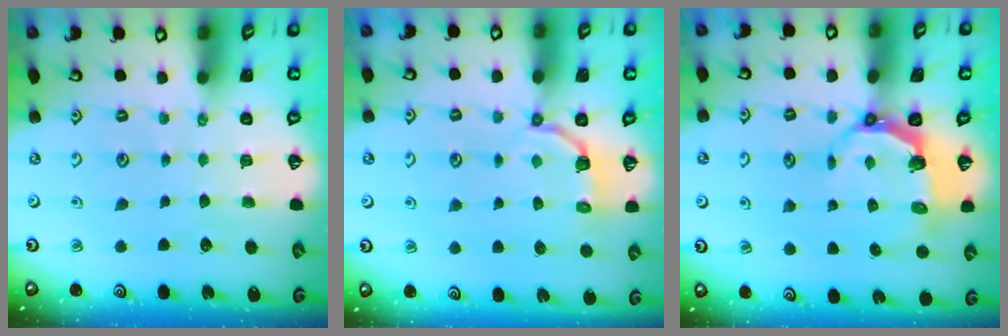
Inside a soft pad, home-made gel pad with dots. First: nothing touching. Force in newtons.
{"total": 3.8, "press": 1.9, "slide": 3.3}
{"total": 6.0, "press": 4.6, "slide": 3.9}